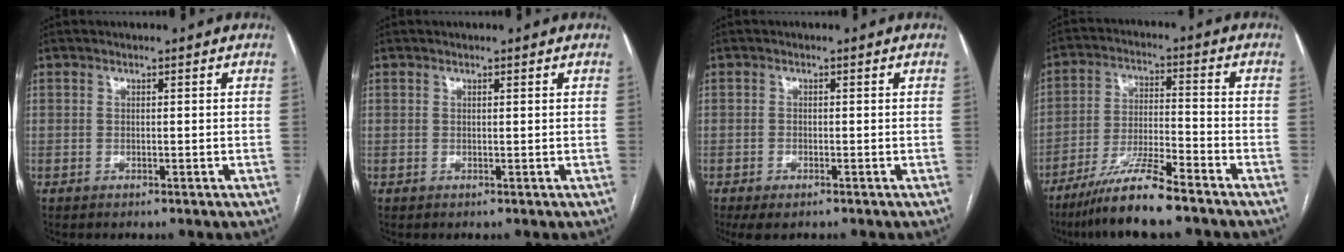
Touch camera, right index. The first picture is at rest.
{"total": 0.0}
{"total": 2.9, "force": [-1.9, 1.1, 1.9], "torque": [-0.036, -0.005, -0.022]}
{"total": 10.3, "force": [-8.0, 0.3, 6.5], "torque": [-0.124, -0.024, -0.147]}